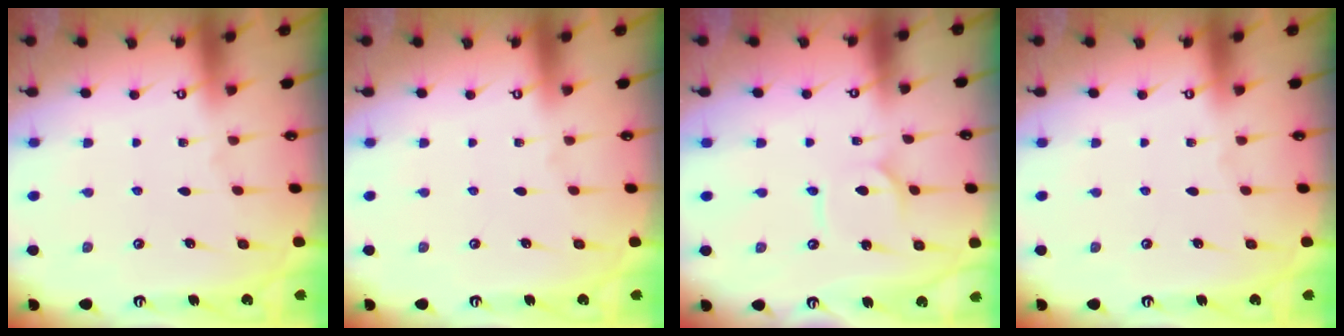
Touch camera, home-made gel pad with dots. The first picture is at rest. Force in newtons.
{"total": 0.0}
{"total": 2.3, "press": 2.2, "slide": 0.3}
{"total": 0.0}